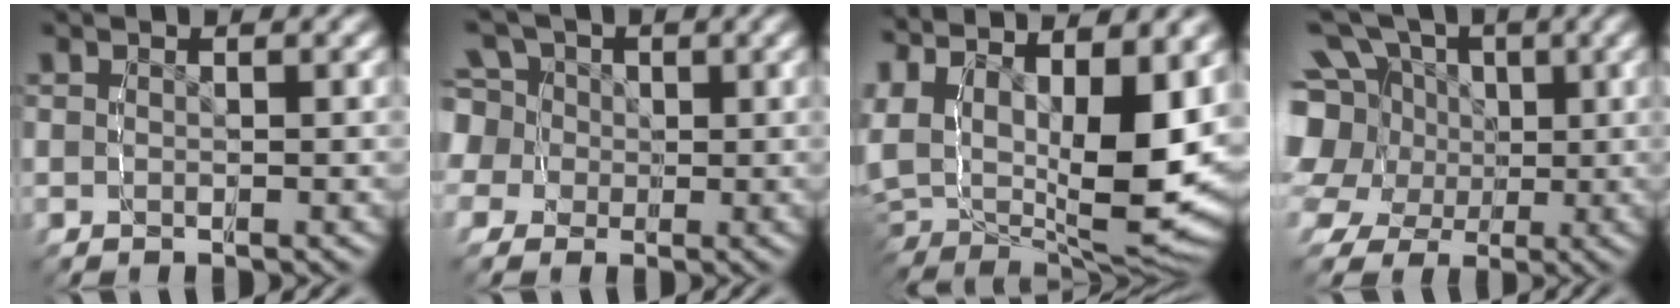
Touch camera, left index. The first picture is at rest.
{"total": 10.5, "force": [1.1, 9.5, 4.4], "torque": [-0.109, -0.017, 0.014]}
{"total": 15.7, "force": [2.4, 10.2, 11.6], "torque": [-0.245, -0.038, 0.054]}
{"total": 12.5, "force": [2.6, 10.2, 6.8], "torque": [-0.139, -0.017, 0.038]}